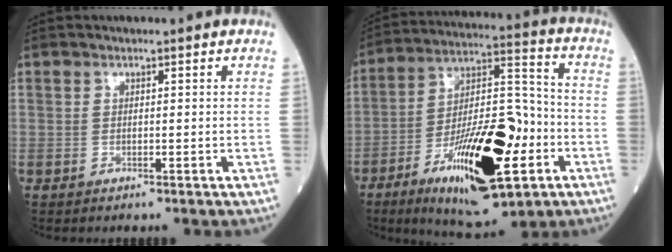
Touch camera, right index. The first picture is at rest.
{"total": 21.1, "force": [-8.4, 6.2, 18.3], "torque": [-0.327, -0.006, -0.127]}